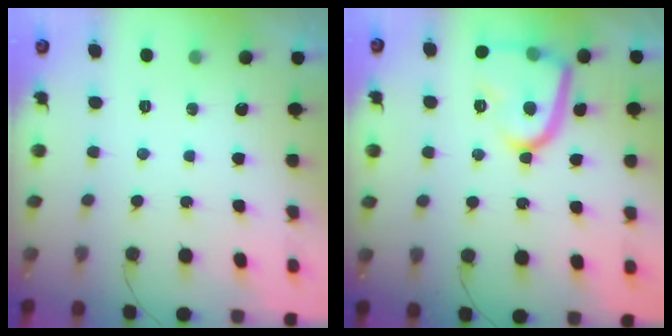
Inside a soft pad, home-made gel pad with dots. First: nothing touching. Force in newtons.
{"total": 14.2, "press": 14.2, "slide": 0.7}